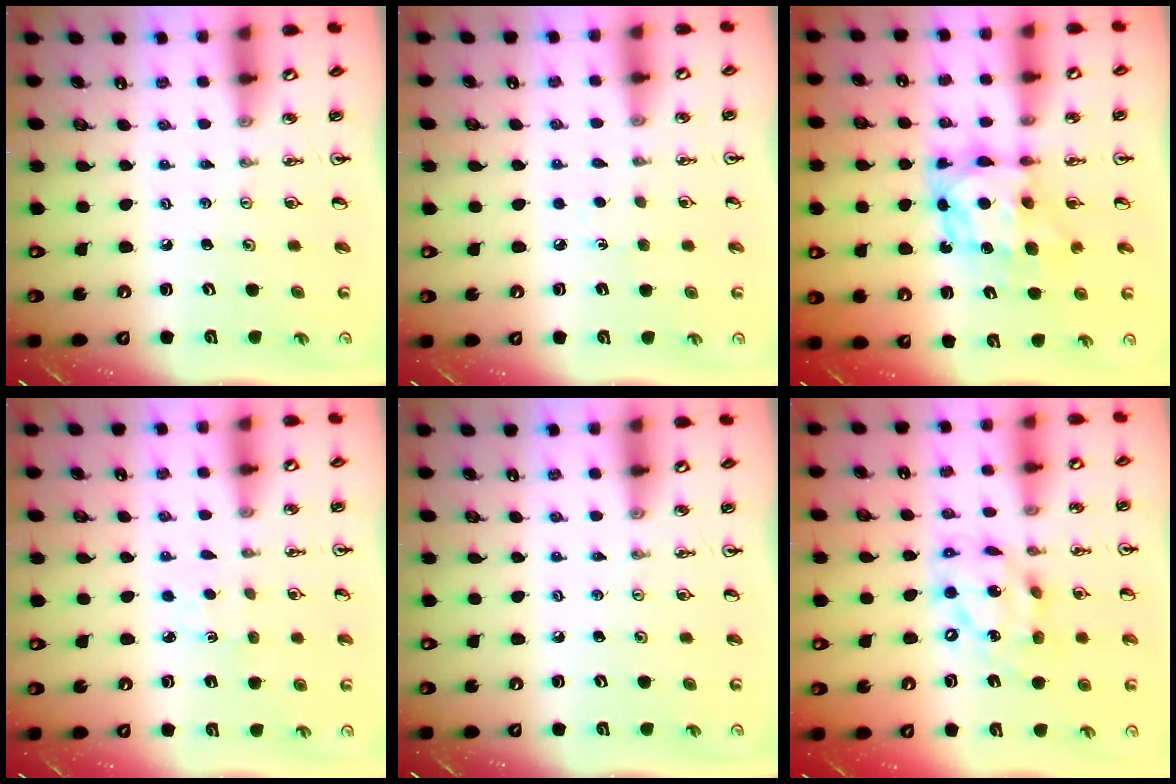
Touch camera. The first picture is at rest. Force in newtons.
{"total": 3.2, "press": 3.2, "slide": 0.4}
{"total": 7.1, "press": 7.1, "slide": 0.9}
{"total": 1.8, "press": 1.7, "slide": 0.3}
{"total": 0.0}
{"total": 16.6, "press": 16.5, "slide": 1.8}